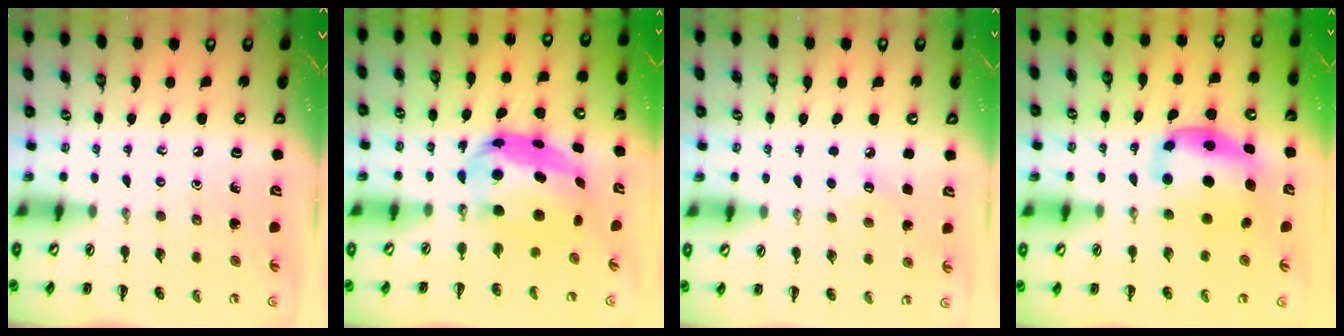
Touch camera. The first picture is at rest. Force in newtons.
{"total": 7.2, "press": 7.0, "slide": 1.6}
{"total": 5.2, "press": 5.0, "slide": 1.3}
{"total": 6.2, "press": 6.0, "slide": 1.4}